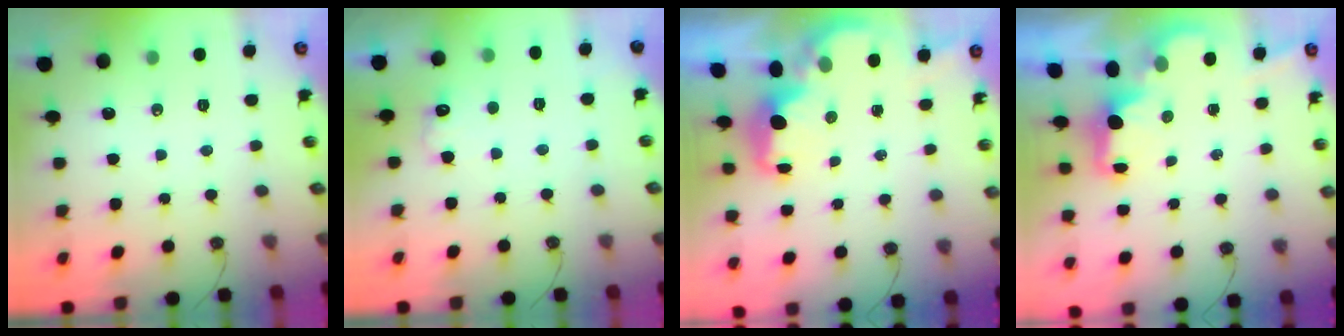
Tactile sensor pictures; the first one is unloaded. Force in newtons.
{"total": 5.7, "press": 5.5, "slide": 1.3}
{"total": 2.8, "press": 2.8, "slide": 0.4}
{"total": 1.9, "press": 1.7, "slide": 0.7}